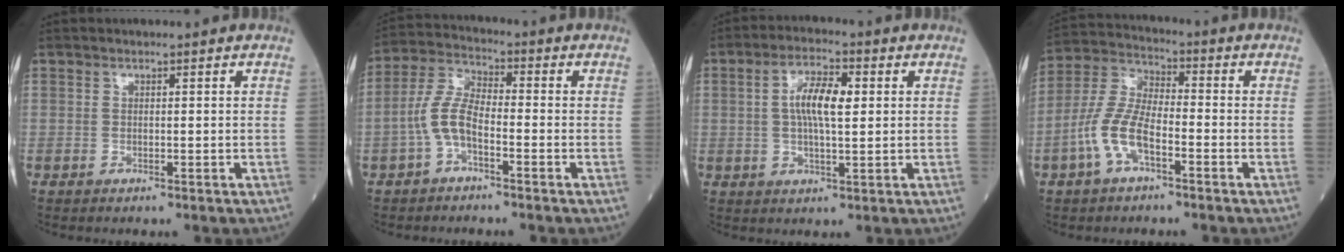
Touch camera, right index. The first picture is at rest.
{"total": 6.3, "force": [-2.2, 2.4, 5.4], "torque": [-0.123, 0.012, -0.047]}
{"total": 7.1, "force": [1.3, 1.9, 6.7], "torque": [-0.130, 0.013, 0.024]}
{"total": 8.9, "force": [-3.6, 3.5, 7.3], "torque": [-0.173, 0.012, -0.072]}